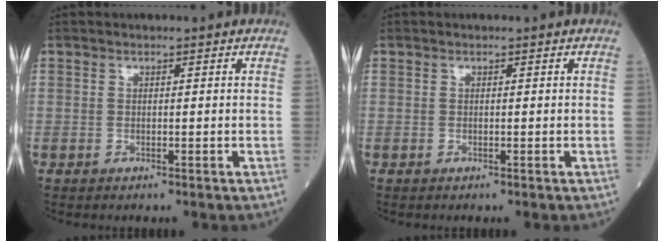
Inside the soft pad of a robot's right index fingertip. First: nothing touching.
{"total": 0.0}